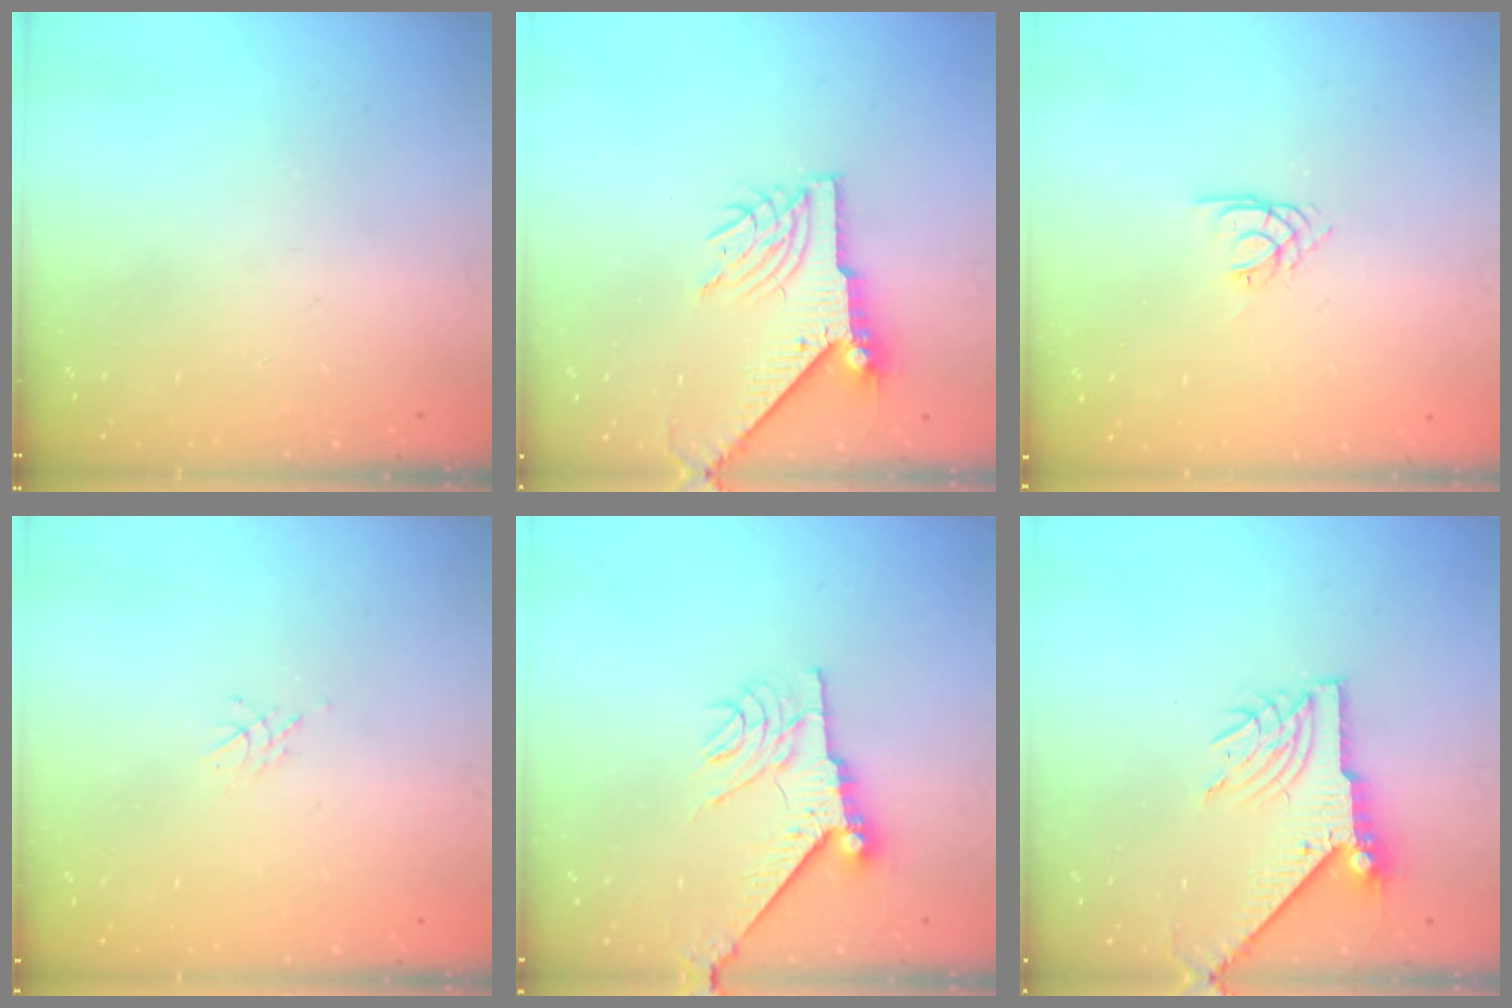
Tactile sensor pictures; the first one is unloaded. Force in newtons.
{"total": 8.2, "press": 8.1, "slide": 1.1}
{"total": 1.4, "press": 1.3, "slide": 0.3}
{"total": 5.1, "press": 5.1, "slide": 0.2}
{"total": 8.9, "press": 8.9, "slide": 0.9}
{"total": 8.2, "press": 8.1, "slide": 1.1}